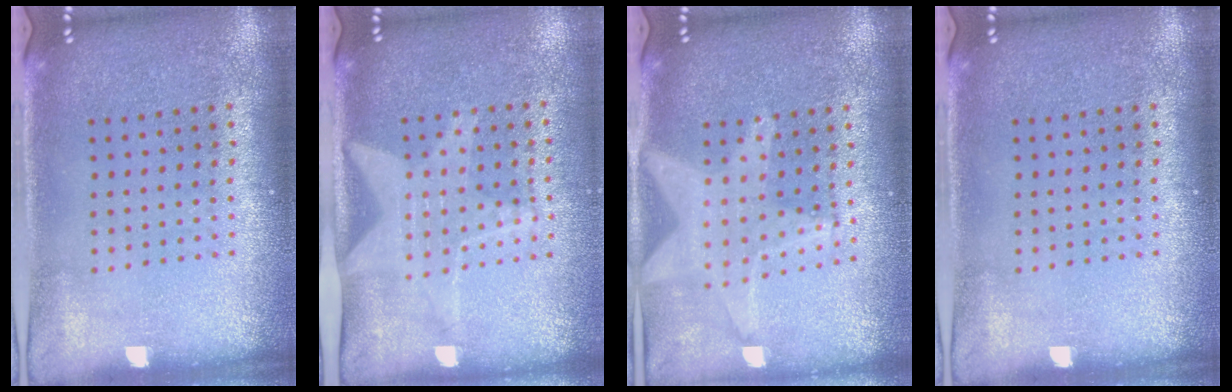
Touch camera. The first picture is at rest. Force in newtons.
{"total": 1.8, "press": 1.5, "slide": 1.1}
{"total": 2.0, "press": 1.7, "slide": 1.1}
{"total": 0.0}